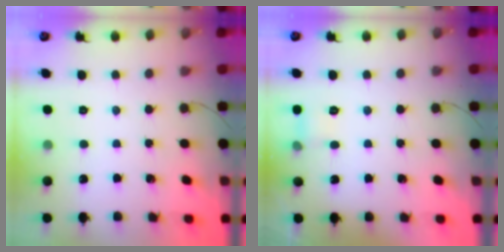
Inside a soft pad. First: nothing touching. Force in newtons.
{"total": 5.4, "press": 5.1, "slide": 1.8}